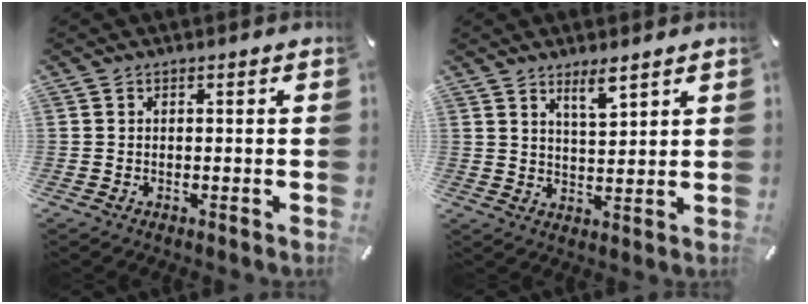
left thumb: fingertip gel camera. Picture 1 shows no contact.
{"total": 5.2, "force": [4.2, 0.7, 2.9], "torque": [-0.042, -0.028, 0.069]}